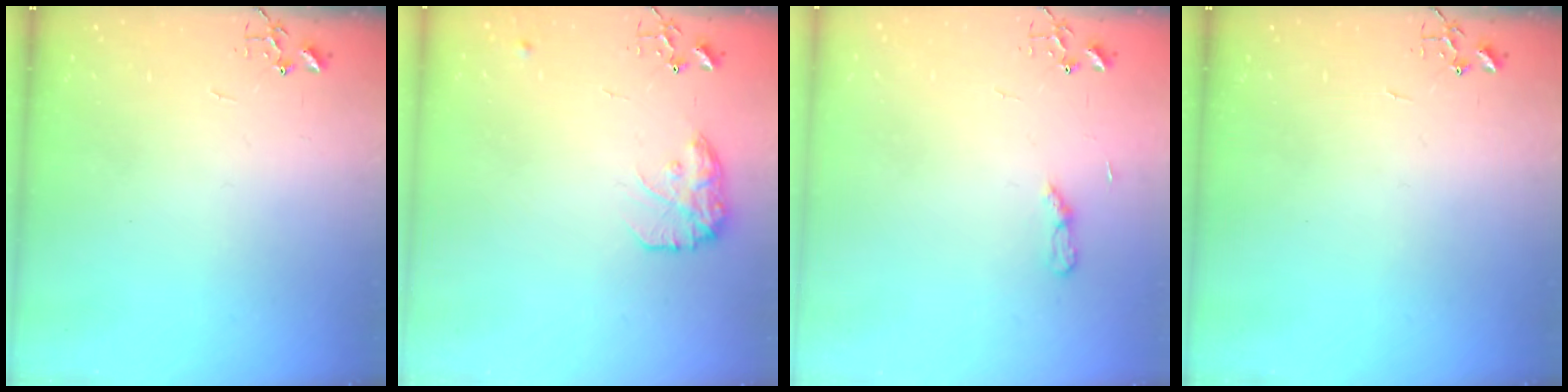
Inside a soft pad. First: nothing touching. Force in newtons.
{"total": 11.4, "press": 11.4, "slide": 0.6}
{"total": 3.8, "press": 3.8, "slide": 0.4}
{"total": 0.0}